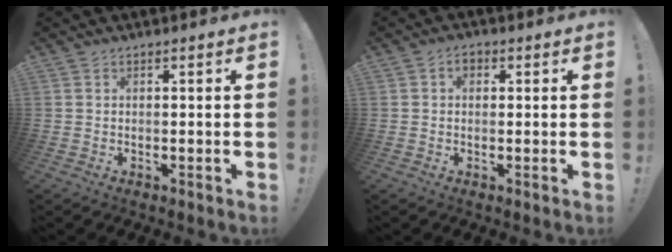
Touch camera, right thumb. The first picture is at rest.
{"total": 2.6, "force": [0.4, 1.8, 1.8], "torque": [-0.027, 0.006, 0.007]}